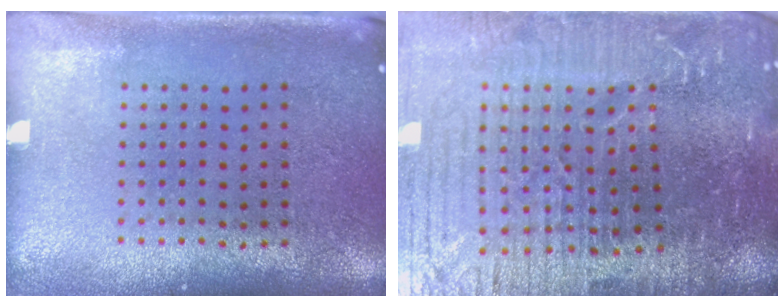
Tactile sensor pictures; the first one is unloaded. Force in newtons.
{"total": 6.8, "press": 6.0, "slide": 3.3}